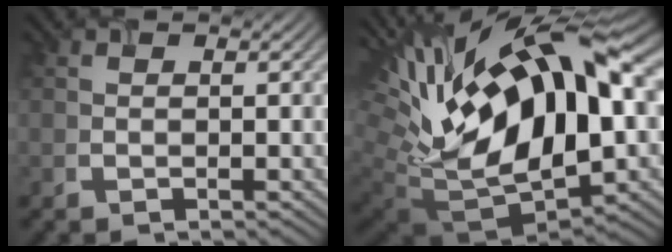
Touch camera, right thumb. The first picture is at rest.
{"total": 20.8, "force": [5.5, 9.9, 17.4], "torque": [-0.352, 0.018, 0.103]}